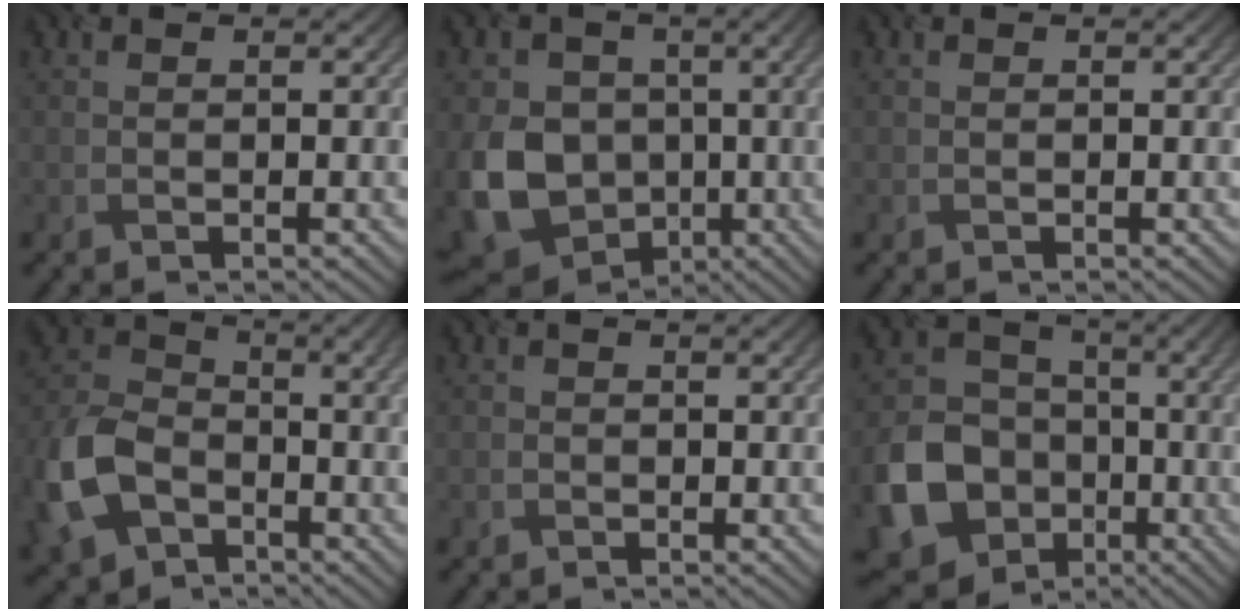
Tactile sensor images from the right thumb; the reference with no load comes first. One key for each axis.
{"total": 11.9, "fx": -1.5, "fy": 9.4, "fz": 7.1, "tx": -0.167, "ty": -0.030, "tz": -0.027}
{"total": 0.0}
{"total": 12.2, "fx": -4.6, "fy": 7.7, "fz": 8.3, "tx": -0.210, "ty": -0.011, "tz": -0.101}
{"total": 0.8, "fx": -0.5, "fy": 0.6, "fz": 0.2, "tx": -0.004, "ty": -0.003, "tz": -0.011}
{"total": 13.3, "fx": -4.6, "fy": 10.4, "fz": 6.9, "tx": -0.171, "ty": -0.040, "tz": -0.093}